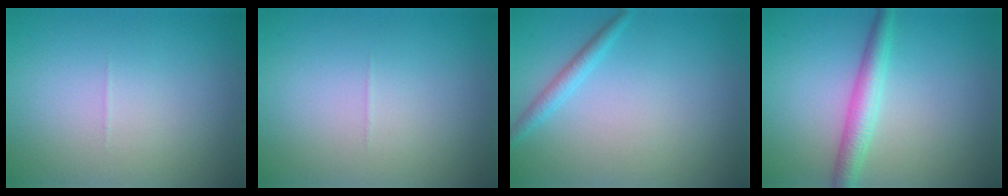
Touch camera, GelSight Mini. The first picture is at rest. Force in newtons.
{"total": 0.0}
{"total": 1.5, "press": 1.5, "slide": 0.0}
{"total": 2.9, "press": 2.9, "slide": 0.0}